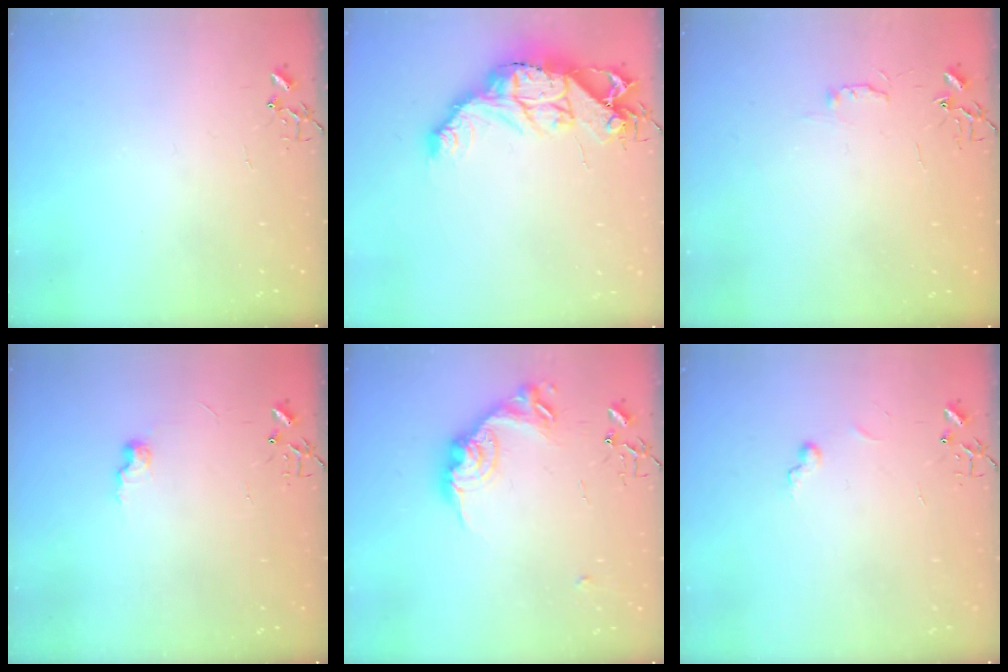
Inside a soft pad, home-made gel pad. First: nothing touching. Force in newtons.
{"total": 16.7, "press": 16.6, "slide": 1.4}
{"total": 4.4, "press": 4.4, "slide": 0.6}
{"total": 7.0, "press": 7.0, "slide": 0.6}
{"total": 16.7, "press": 16.7, "slide": 0.9}
{"total": 5.6, "press": 5.6, "slide": 0.5}